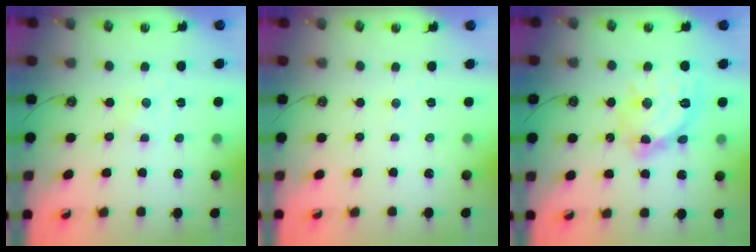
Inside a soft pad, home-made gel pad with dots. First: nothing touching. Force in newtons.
{"total": 2.9, "press": 2.9, "slide": 0.4}
{"total": 16.2, "press": 16.2, "slide": 1.7}